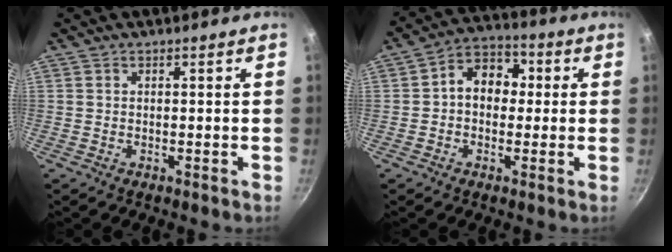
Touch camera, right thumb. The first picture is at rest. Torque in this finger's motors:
{"motor_torque": [-0.27, 0.49, 0.44, -0.36, 0.05]}